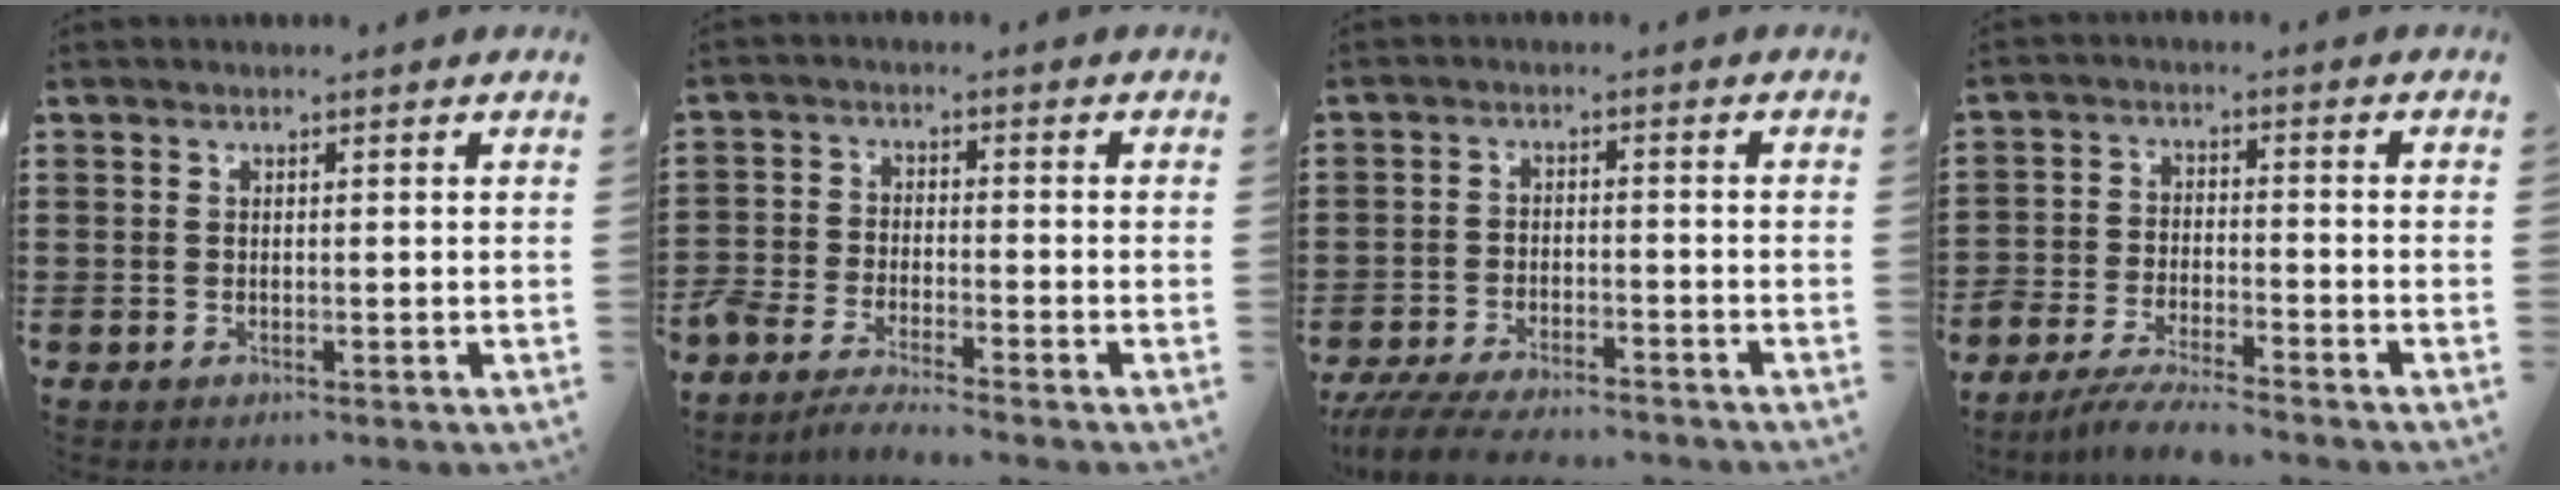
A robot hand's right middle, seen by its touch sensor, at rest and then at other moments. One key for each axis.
{"total": 3.6, "fx": -3.6, "fy": 0.2, "fz": 0.5, "tx": -0.021, "ty": 0.002, "tz": -0.077}
{"total": 5.3, "fx": -5.0, "fy": 0.5, "fz": 1.7, "tx": -0.046, "ty": -0.009, "tz": -0.101}
{"total": 5.3, "fx": -5.1, "fy": 0.3, "fz": 1.3, "tx": -0.036, "ty": -0.004, "tz": -0.104}